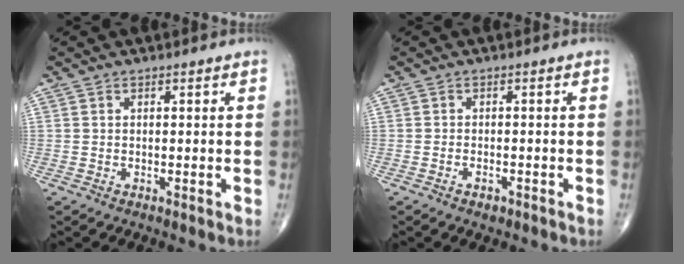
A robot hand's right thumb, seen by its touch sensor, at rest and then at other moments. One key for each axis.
{"total": 1.5, "fx": -1.0, "fy": 0.8, "fz": 0.8, "tx": -0.012, "ty": 0.006, "tz": -0.012}